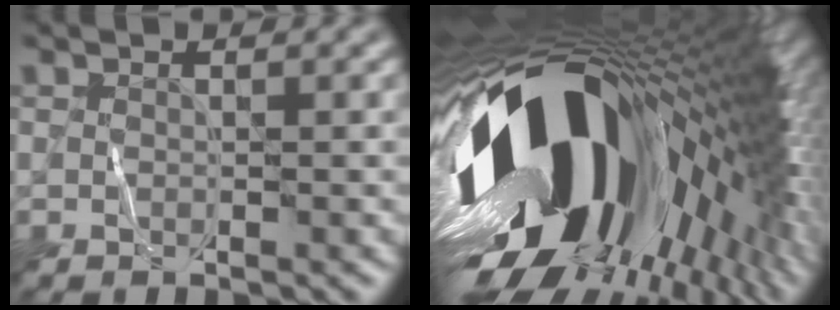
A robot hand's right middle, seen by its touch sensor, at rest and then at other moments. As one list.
[{"total": 20.6, "force": [-0.7, 11.1, 17.3], "torque": [-0.314, -0.054, -0.008]}]